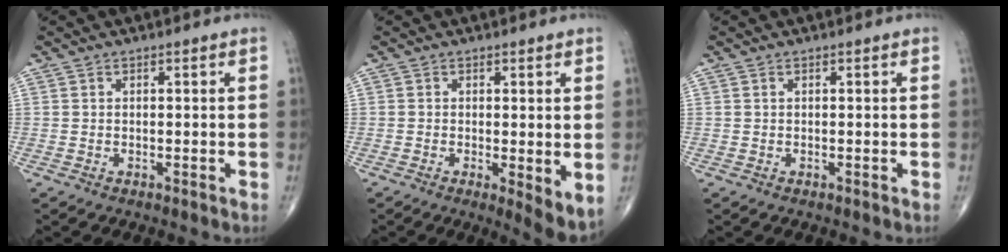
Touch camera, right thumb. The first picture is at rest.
{"total": 5.3, "force": [-0.6, 1.5, 5.1], "torque": [-0.074, -0.017, -0.010]}
{"total": 0.0}